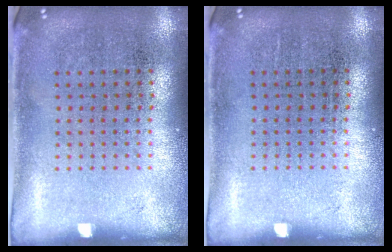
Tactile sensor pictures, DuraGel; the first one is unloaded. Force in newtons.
{"total": 0.0}